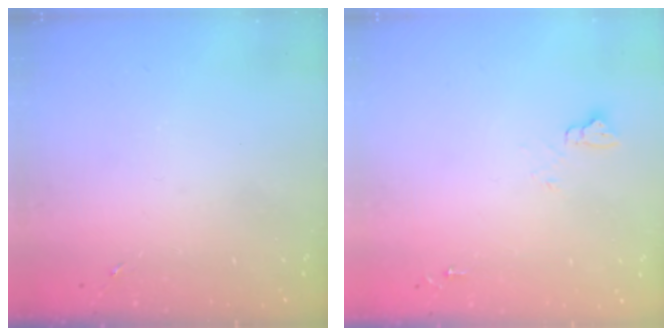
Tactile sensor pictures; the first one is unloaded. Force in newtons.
{"total": 4.8, "press": 4.8, "slide": 0.6}